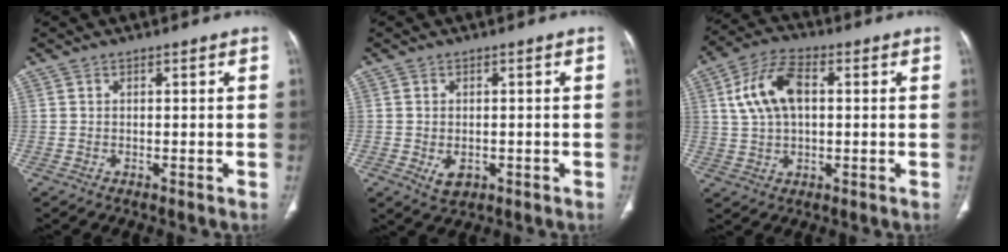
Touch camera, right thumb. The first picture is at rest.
{"total": 3.5, "force": [-0.9, 2.4, 2.3], "torque": [-0.035, 0.000, -0.005]}
{"total": 10.9, "force": [2.2, 6.2, 8.7], "torque": [-0.169, 0.018, 0.038]}